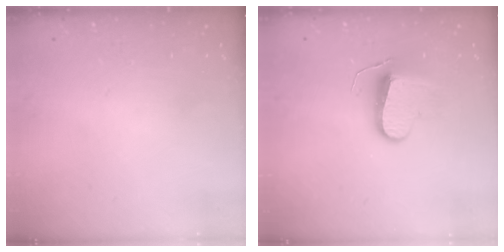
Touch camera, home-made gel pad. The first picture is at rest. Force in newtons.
{"total": 9.2, "press": 9.2, "slide": 0.4}